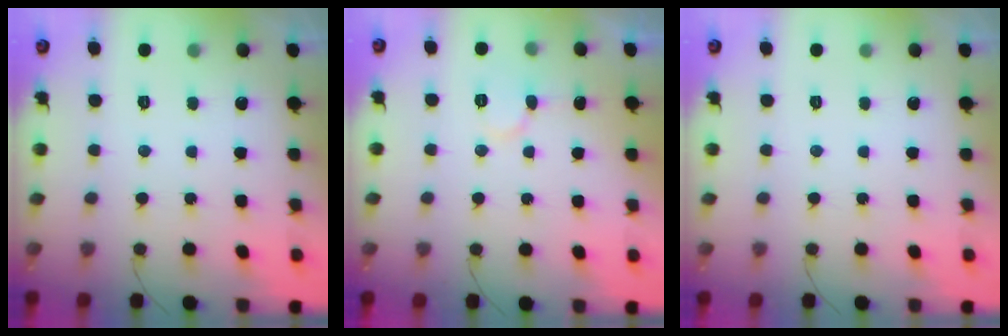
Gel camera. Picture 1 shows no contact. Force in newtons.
{"total": 5.1, "press": 5.1, "slide": 0.3}
{"total": 0.0}